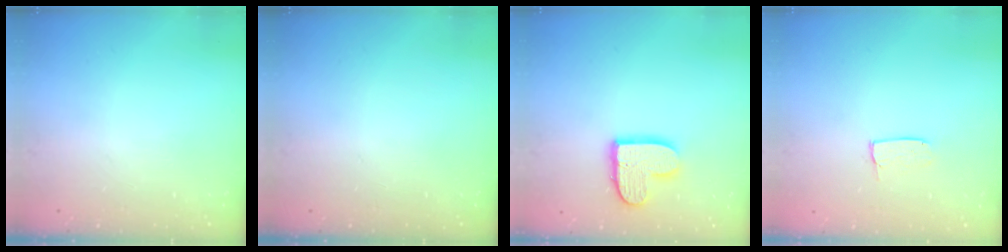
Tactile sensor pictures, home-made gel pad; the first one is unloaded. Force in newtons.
{"total": 0.0}
{"total": 12.2, "press": 12.2, "slide": 0.8}
{"total": 4.5, "press": 4.5, "slide": 0.3}